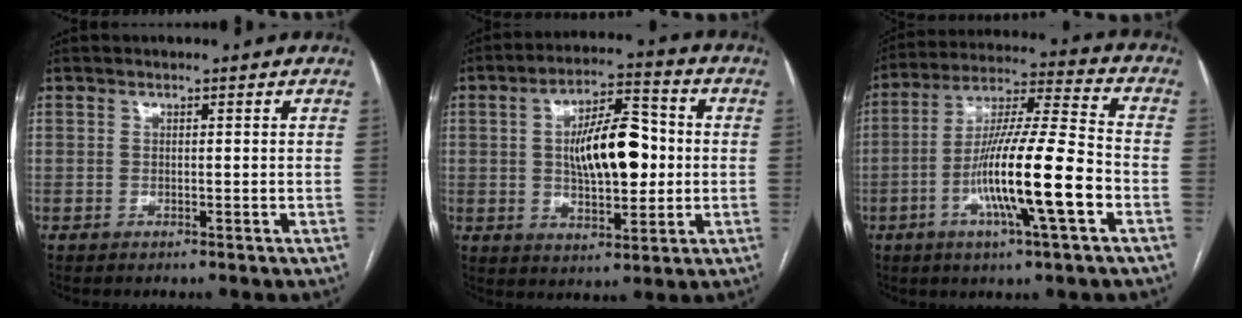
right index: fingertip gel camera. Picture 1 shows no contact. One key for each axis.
{"total": 12.4, "fx": 0.6, "fy": 4.8, "fz": 11.5, "tx": -0.193, "ty": 0.019, "tz": 0.013}
{"total": 16.7, "fx": -5.3, "fy": 0.7, "fz": 15.8, "tx": -0.281, "ty": -0.005, "tz": -0.092}